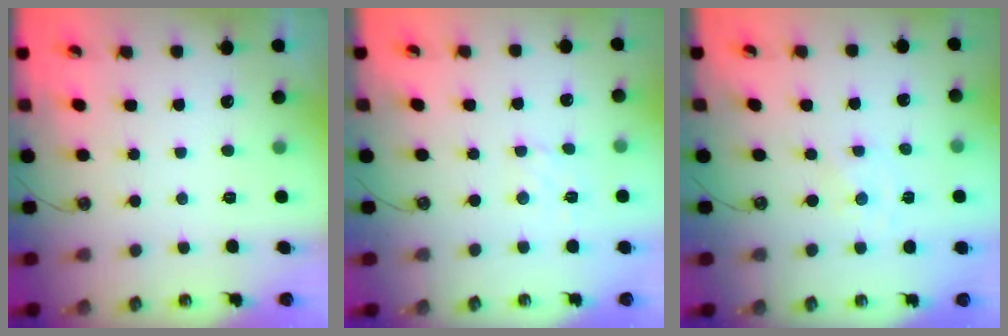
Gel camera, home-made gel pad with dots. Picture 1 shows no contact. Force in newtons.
{"total": 2.9, "press": 2.8, "slide": 0.5}
{"total": 0.0}